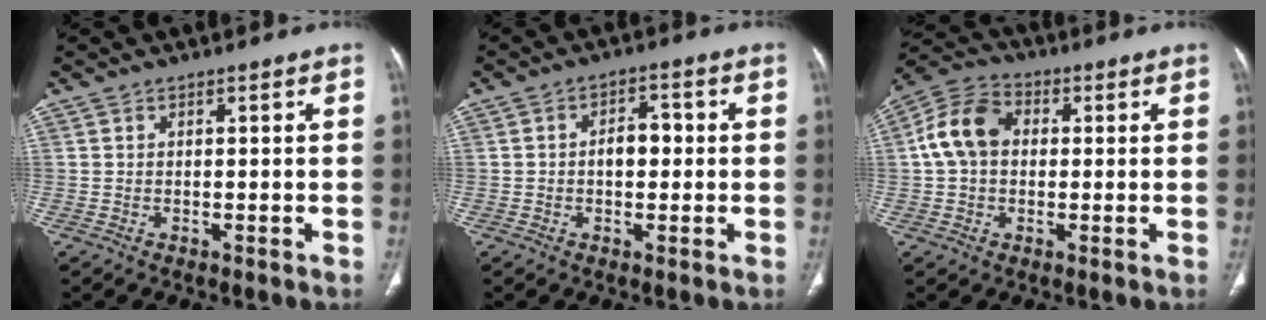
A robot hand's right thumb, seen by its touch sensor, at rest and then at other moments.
{"total": 4.8, "force": [-0.1, 3.1, 3.7], "torque": [-0.047, 0.016, -0.006]}
{"total": 10.3, "force": [1.1, 7.7, 6.8], "torque": [-0.125, 0.029, 0.012]}